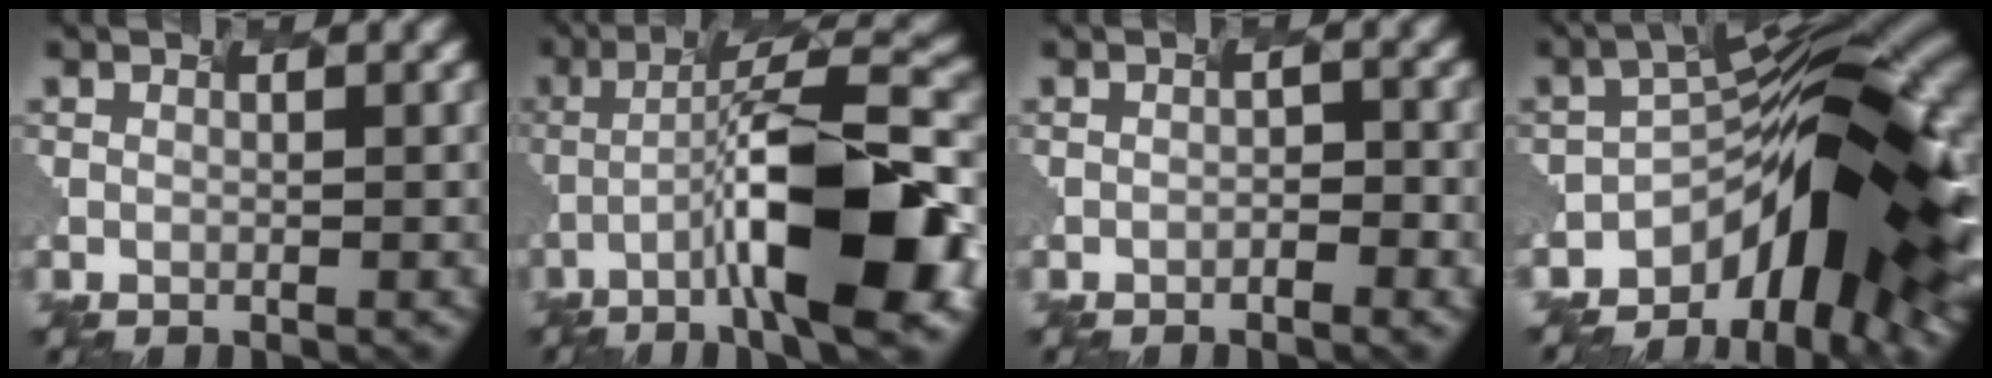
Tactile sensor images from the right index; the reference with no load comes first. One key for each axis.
{"total": 12.1, "fx": -5.1, "fy": 2.2, "fz": 10.8, "tx": -0.193, "ty": 0.004, "tz": -0.060}
{"total": 1.2, "fx": -1.1, "fy": -0.6, "fz": -0.1, "tx": -0.015, "ty": -0.001, "tz": -0.001}
{"total": 11.7, "fx": -7.0, "fy": 3.8, "fz": 8.6, "tx": -0.126, "ty": -0.001, "tz": -0.106}